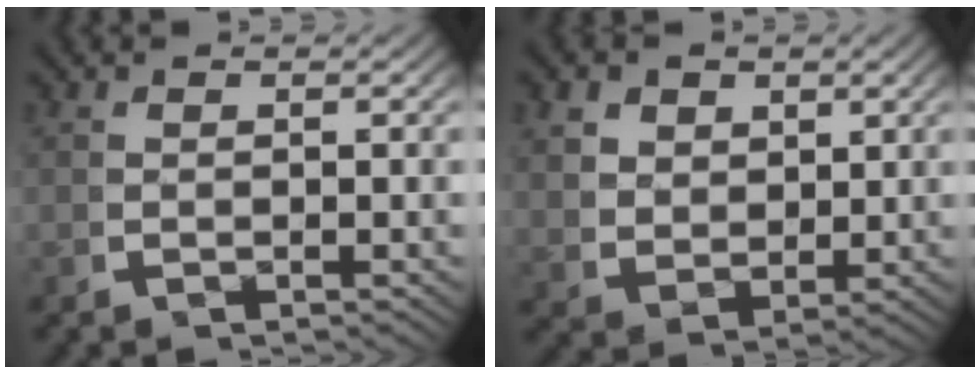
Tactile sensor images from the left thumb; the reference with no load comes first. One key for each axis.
{"total": 4.3, "fx": 1.1, "fy": 3.5, "fz": 2.2, "tx": -0.050, "ty": -0.024, "tz": 0.033}